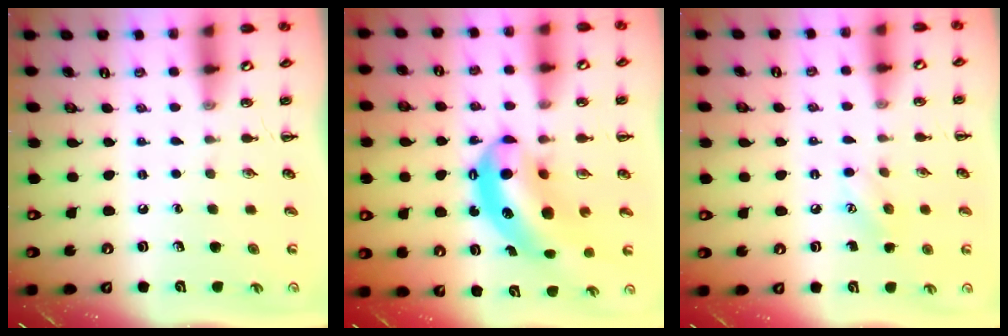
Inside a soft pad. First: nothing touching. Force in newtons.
{"total": 10.8, "press": 10.4, "slide": 2.7}
{"total": 6.4, "press": 6.2, "slide": 1.6}